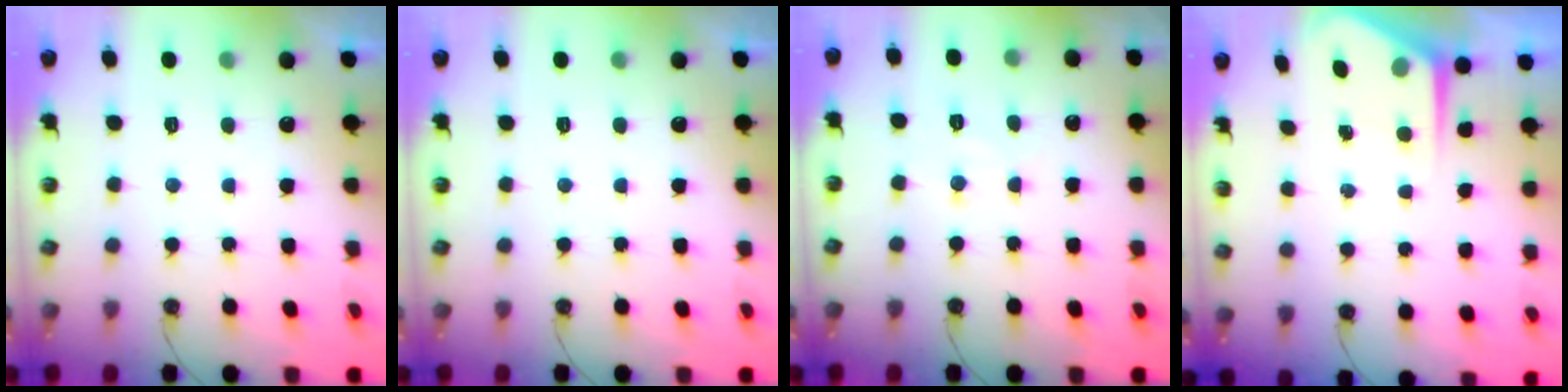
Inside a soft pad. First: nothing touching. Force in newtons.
{"total": 0.0}
{"total": 5.9, "press": 5.9, "slide": 0.2}
{"total": 5.2, "press": 5.2, "slide": 0.1}